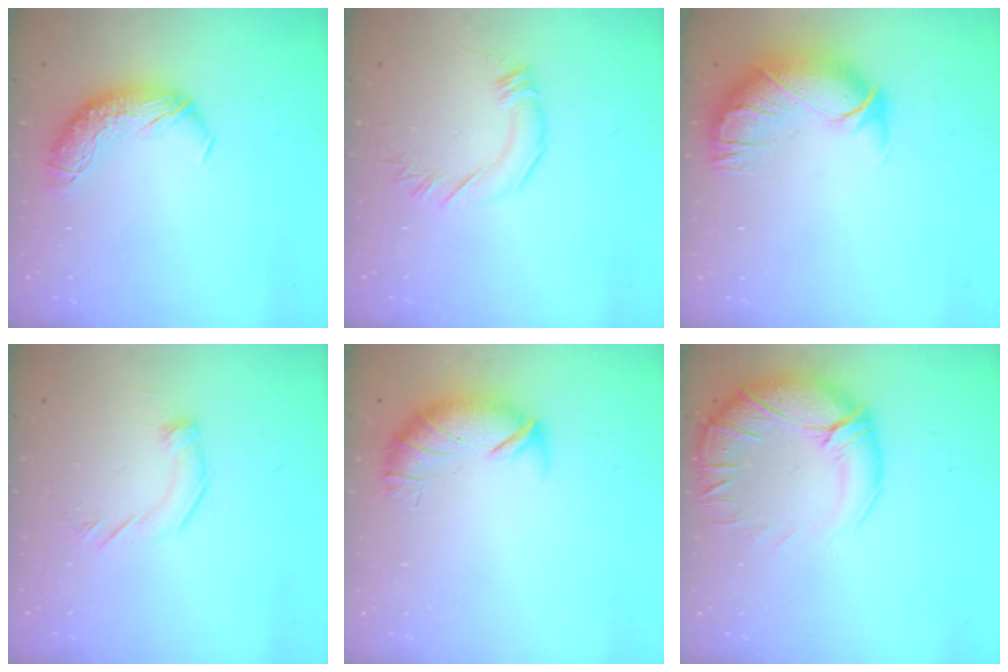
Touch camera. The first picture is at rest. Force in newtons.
{"total": 2.5, "press": 2.4, "slide": 0.3}
{"total": 3.0, "press": 0.2, "slide": 2.9}
{"total": 4.8, "press": 4.7, "slide": 0.5}
{"total": 5.0, "press": 4.5, "slide": 2.1}
{"total": 7.6, "press": 5.9, "slide": 4.8}